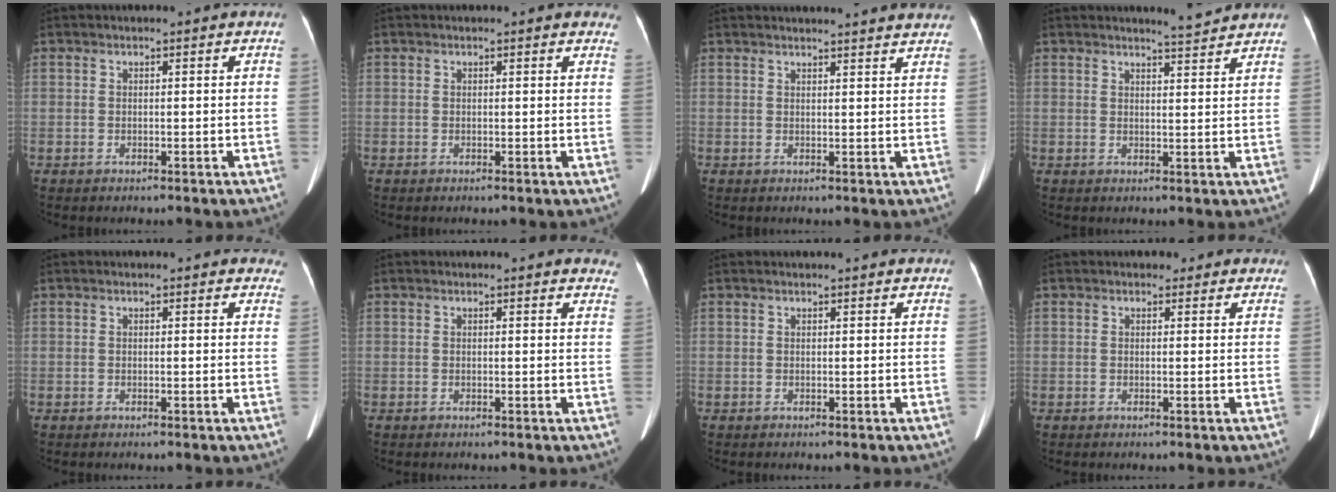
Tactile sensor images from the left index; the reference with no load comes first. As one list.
[{"total": 3.8, "force": [3.3, 1.3, 1.3], "torque": [-0.004, 0.000, 0.016]}, {"total": 12.4, "force": [12.0, 0.5, 3.1], "torque": [-0.029, 0.001, 0.125]}, {"total": 3.0, "force": [3.0, -0.4, 0.4], "torque": [-0.016, -0.010, 0.043]}, {"total": 4.2, "force": [3.8, 1.5, 1.0], "torque": [0.008, -0.007, 0.015]}, {"total": 5.6, "force": [5.3, 1.5, 1.0], "torque": [0.015, -0.014, 0.024]}, {"total": 2.7, "force": [2.7, 0.1, 0.7], "torque": [-0.013, 0.012, 0.026]}, {"total": 2.5, "force": [1.9, 1.6, 0.5], "torque": [0.006, 0.006, 0.014]}]